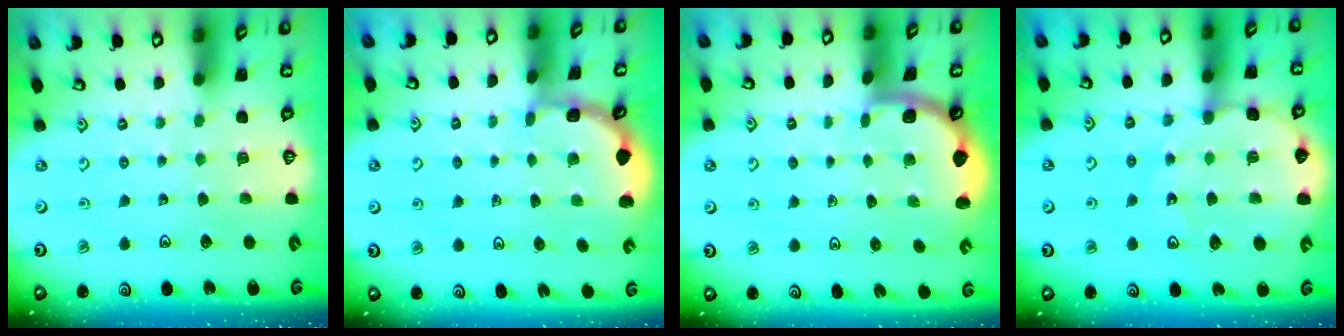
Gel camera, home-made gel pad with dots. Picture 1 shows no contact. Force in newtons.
{"total": 2.0, "press": 2.0, "slide": 0.1}
{"total": 1.8, "press": 1.8, "slide": 0.1}
{"total": 12.4, "press": 12.0, "slide": 3.0}